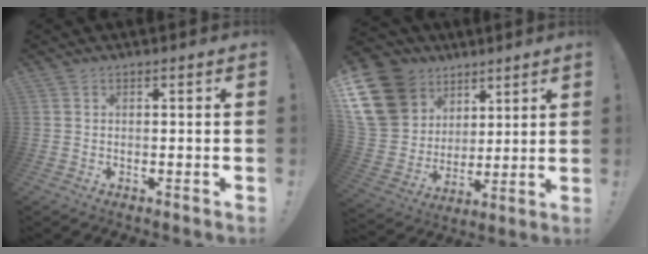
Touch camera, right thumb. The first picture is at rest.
{"total": 19.6, "force": [8.6, 15.6, 8.2], "torque": [-0.151, -0.042, 0.192]}